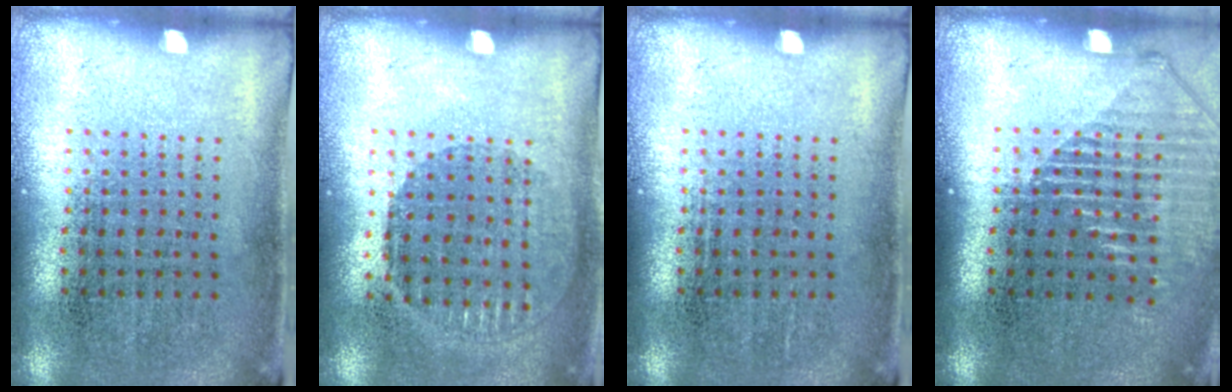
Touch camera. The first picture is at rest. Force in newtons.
{"total": 0.9, "press": 0.9, "slide": 0.3}
{"total": 0.0}
{"total": 1.4, "press": 1.3, "slide": 0.6}